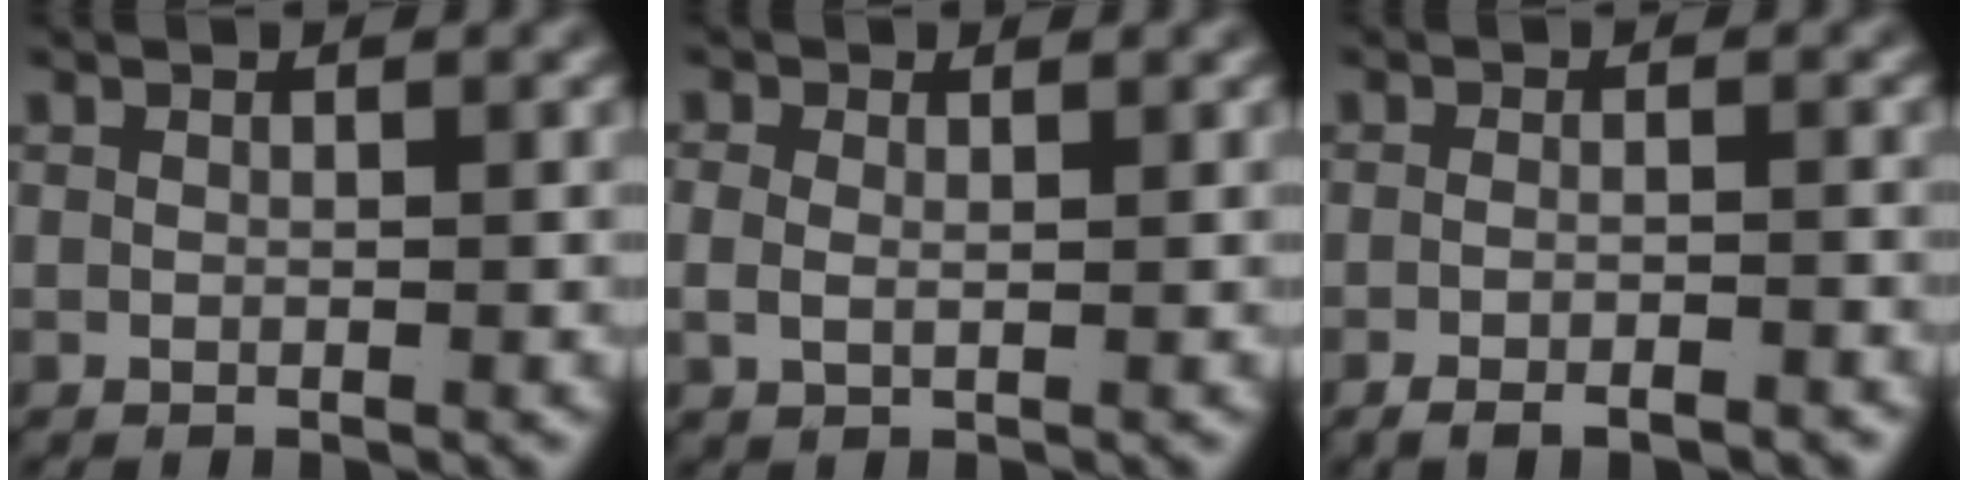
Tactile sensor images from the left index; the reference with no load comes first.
{"total": 1.3, "force": [0.4, 0.6, 1.1], "torque": [-0.032, -0.013, 0.015]}
{"total": 3.0, "force": [-2.8, 0.4, 1.2], "torque": [-0.019, -0.008, -0.042]}